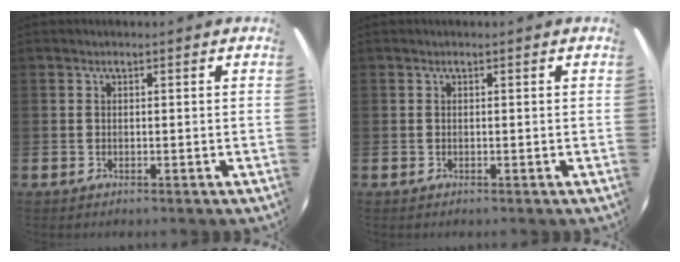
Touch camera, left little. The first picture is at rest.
{"total": 0.0}